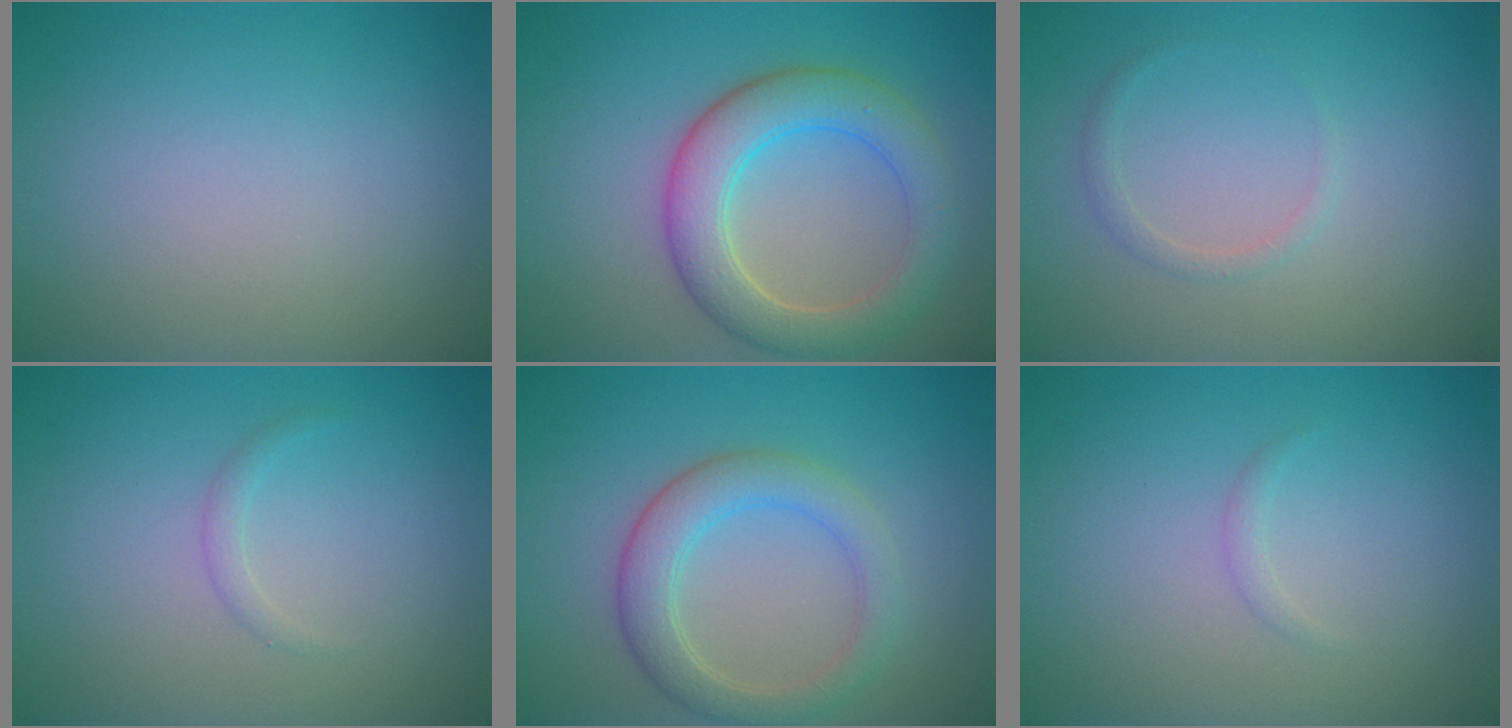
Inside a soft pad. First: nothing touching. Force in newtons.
{"total": 5.7, "press": 5.7, "slide": 0.4}
{"total": 0.9, "press": 0.9, "slide": 0.1}
{"total": 0.8, "press": 0.8, "slide": 0.1}
{"total": 3.9, "press": 3.9, "slide": 0.1}
{"total": 0.6, "press": 0.6, "slide": 0.0}